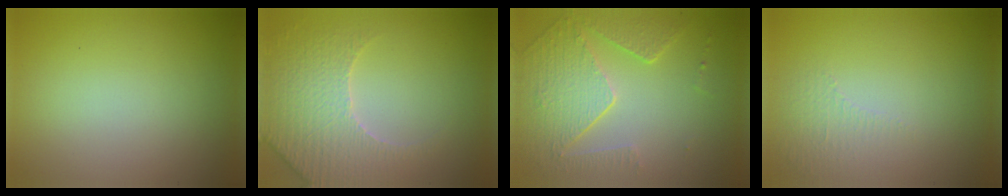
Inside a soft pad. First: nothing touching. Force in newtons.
{"total": 4.6, "press": 4.2, "slide": 2.1}
{"total": 5.1, "press": 3.7, "slide": 3.6}
{"total": 0.9, "press": 0.5, "slide": 0.8}